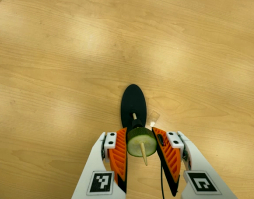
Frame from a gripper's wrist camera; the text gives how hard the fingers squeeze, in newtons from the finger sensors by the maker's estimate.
{"total": 10.2, "left": 9.9, "right": 10.5}